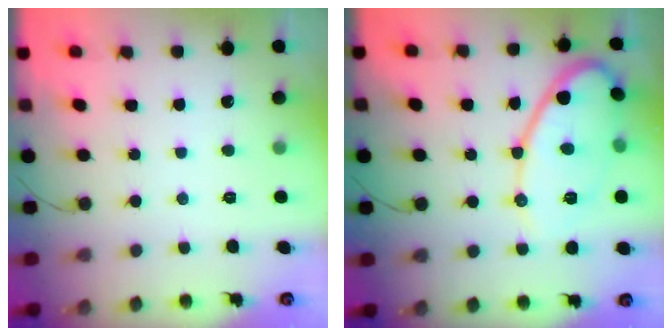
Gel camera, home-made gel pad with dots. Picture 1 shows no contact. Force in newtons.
{"total": 13.7, "press": 13.7, "slide": 0.7}